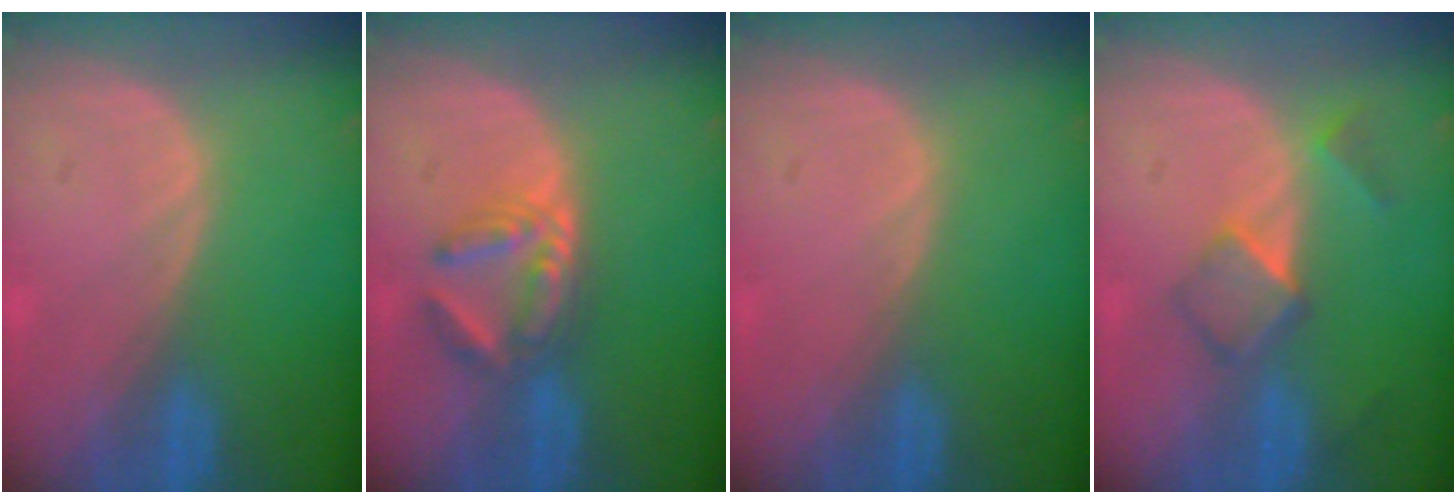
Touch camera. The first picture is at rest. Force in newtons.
{"total": 5.8, "press": 5.0, "slide": 2.8}
{"total": 0.0}
{"total": 5.0, "press": 4.4, "slide": 2.4}